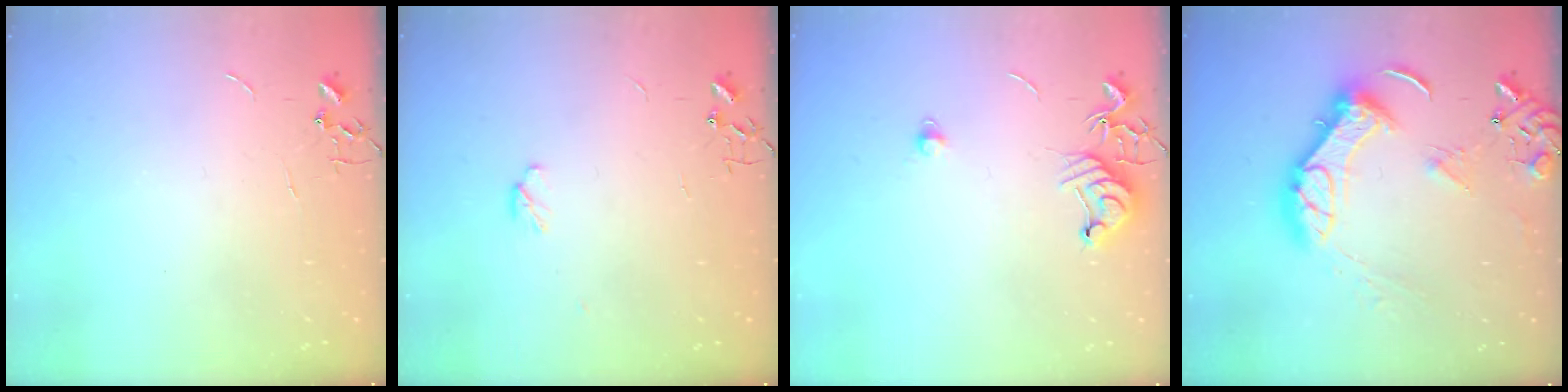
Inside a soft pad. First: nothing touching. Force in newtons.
{"total": 3.8, "press": 3.7, "slide": 0.9}
{"total": 8.3, "press": 8.3, "slide": 1.0}
{"total": 16.2, "press": 16.0, "slide": 2.3}